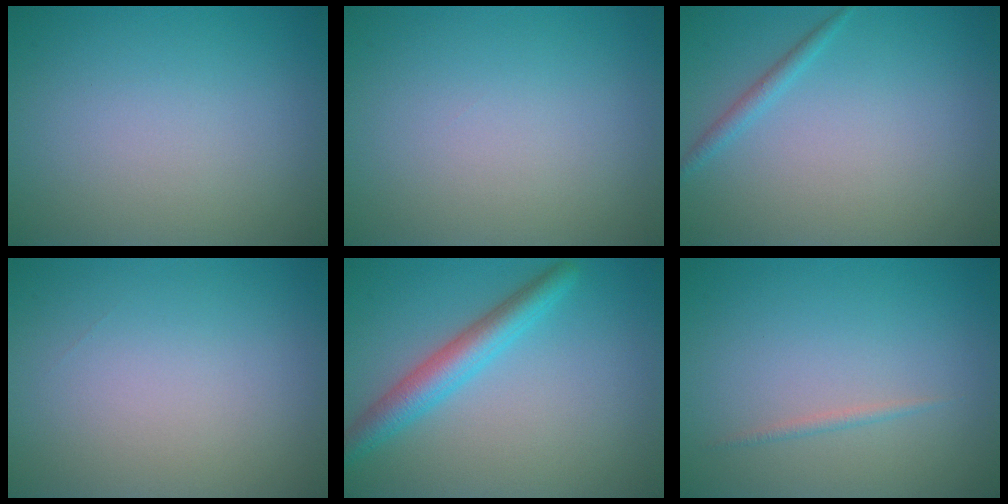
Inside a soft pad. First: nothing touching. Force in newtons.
{"total": 0.0}
{"total": 1.1, "press": 1.1, "slide": 0.1}
{"total": 0.0}
{"total": 3.8, "press": 3.8, "slide": 0.2}
{"total": 0.6, "press": 0.6, "slide": 0.0}